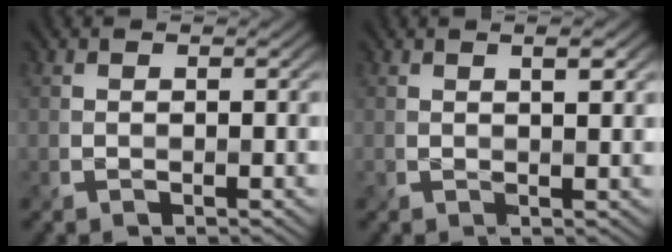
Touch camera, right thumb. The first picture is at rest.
{"total": 1.9, "force": [1.0, 0.3, 1.6], "torque": [-0.028, 0.000, 0.017]}